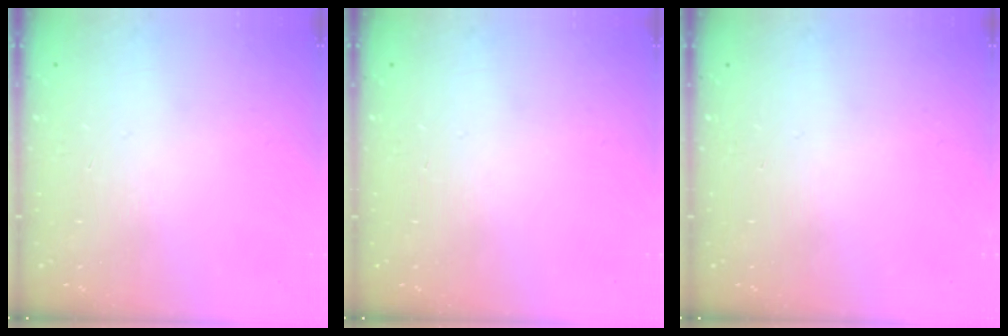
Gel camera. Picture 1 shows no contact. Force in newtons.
{"total": 0.0}
{"total": 0.0}